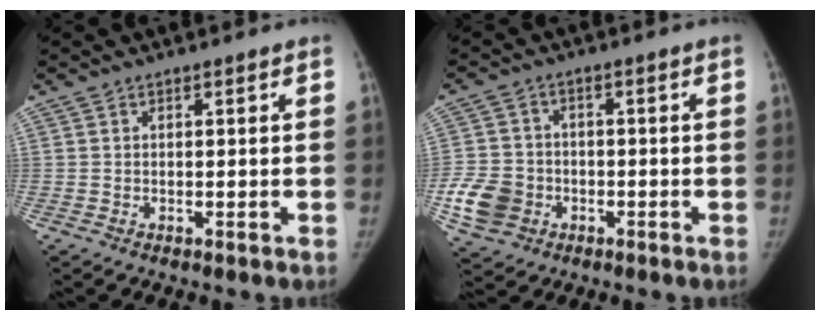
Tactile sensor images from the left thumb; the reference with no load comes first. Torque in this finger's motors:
{"motor_torque": [-0.08, 0.28, 0.02, 0.00, 0.22]}